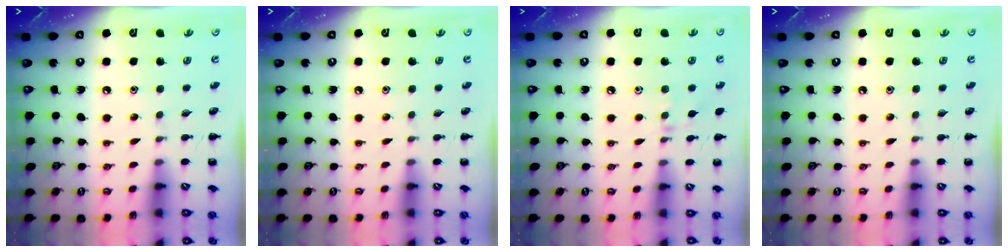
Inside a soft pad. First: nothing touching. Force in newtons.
{"total": 0.0}
{"total": 6.6, "press": 6.3, "slide": 2.0}
{"total": 0.0}